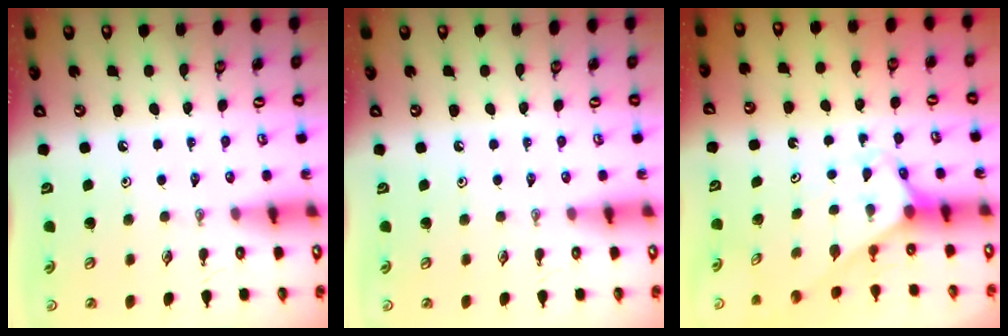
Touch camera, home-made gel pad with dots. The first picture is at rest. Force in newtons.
{"total": 0.0}
{"total": 2.8, "press": 2.8, "slide": 0.1}